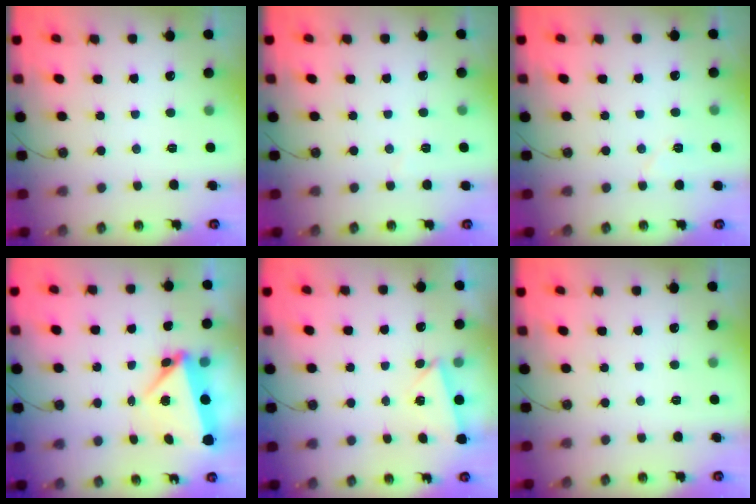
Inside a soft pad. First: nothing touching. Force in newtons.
{"total": 2.8, "press": 2.7, "slide": 0.8}
{"total": 5.0, "press": 4.4, "slide": 2.3}
{"total": 5.4, "press": 5.4, "slide": 0.4}
{"total": 2.6, "press": 2.2, "slide": 1.4}
{"total": 0.0}